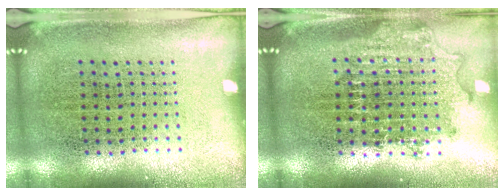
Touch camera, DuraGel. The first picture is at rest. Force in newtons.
{"total": 1.8, "press": 1.5, "slide": 1.0}